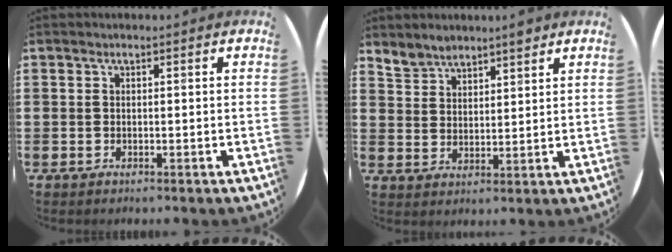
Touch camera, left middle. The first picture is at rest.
{"total": 4.5, "force": [4.2, 1.2, 0.7], "torque": [-0.023, -0.010, 0.079]}